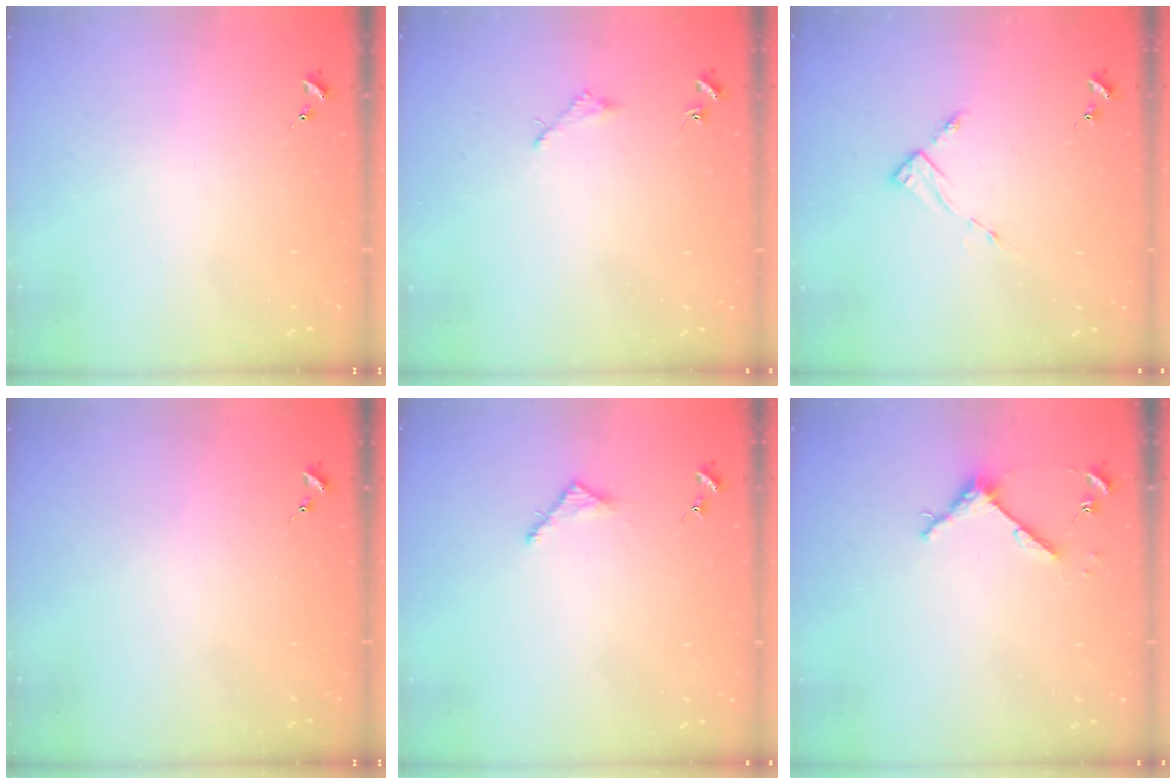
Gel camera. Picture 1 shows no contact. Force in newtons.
{"total": 1.6, "press": 1.6, "slide": 0.2}
{"total": 2.8, "press": 2.8, "slide": 0.4}
{"total": 0.0}
{"total": 3.5, "press": 3.5, "slide": 0.3}
{"total": 4.5, "press": 4.5, "slide": 0.5}